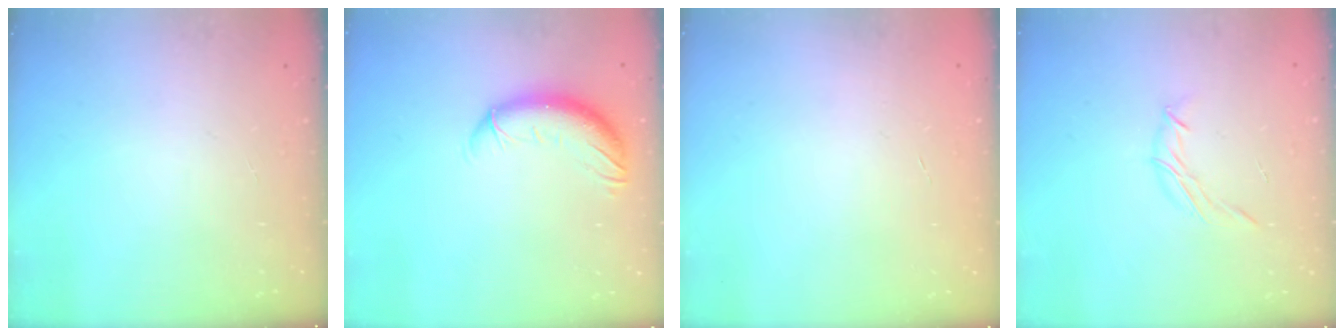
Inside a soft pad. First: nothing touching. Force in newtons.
{"total": 10.6, "press": 10.4, "slide": 2.0}
{"total": 0.0}
{"total": 5.9, "press": 5.8, "slide": 1.1}